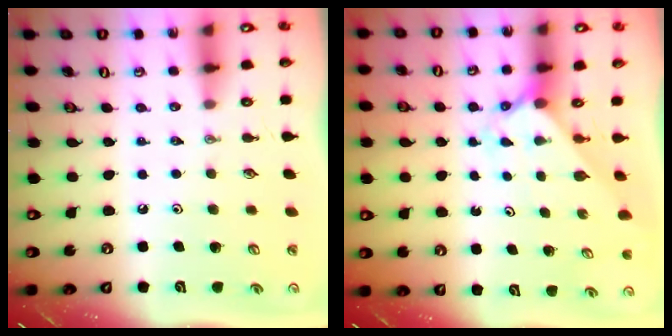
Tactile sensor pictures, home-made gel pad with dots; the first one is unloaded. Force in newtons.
{"total": 2.0, "press": 2.0, "slide": 0.2}